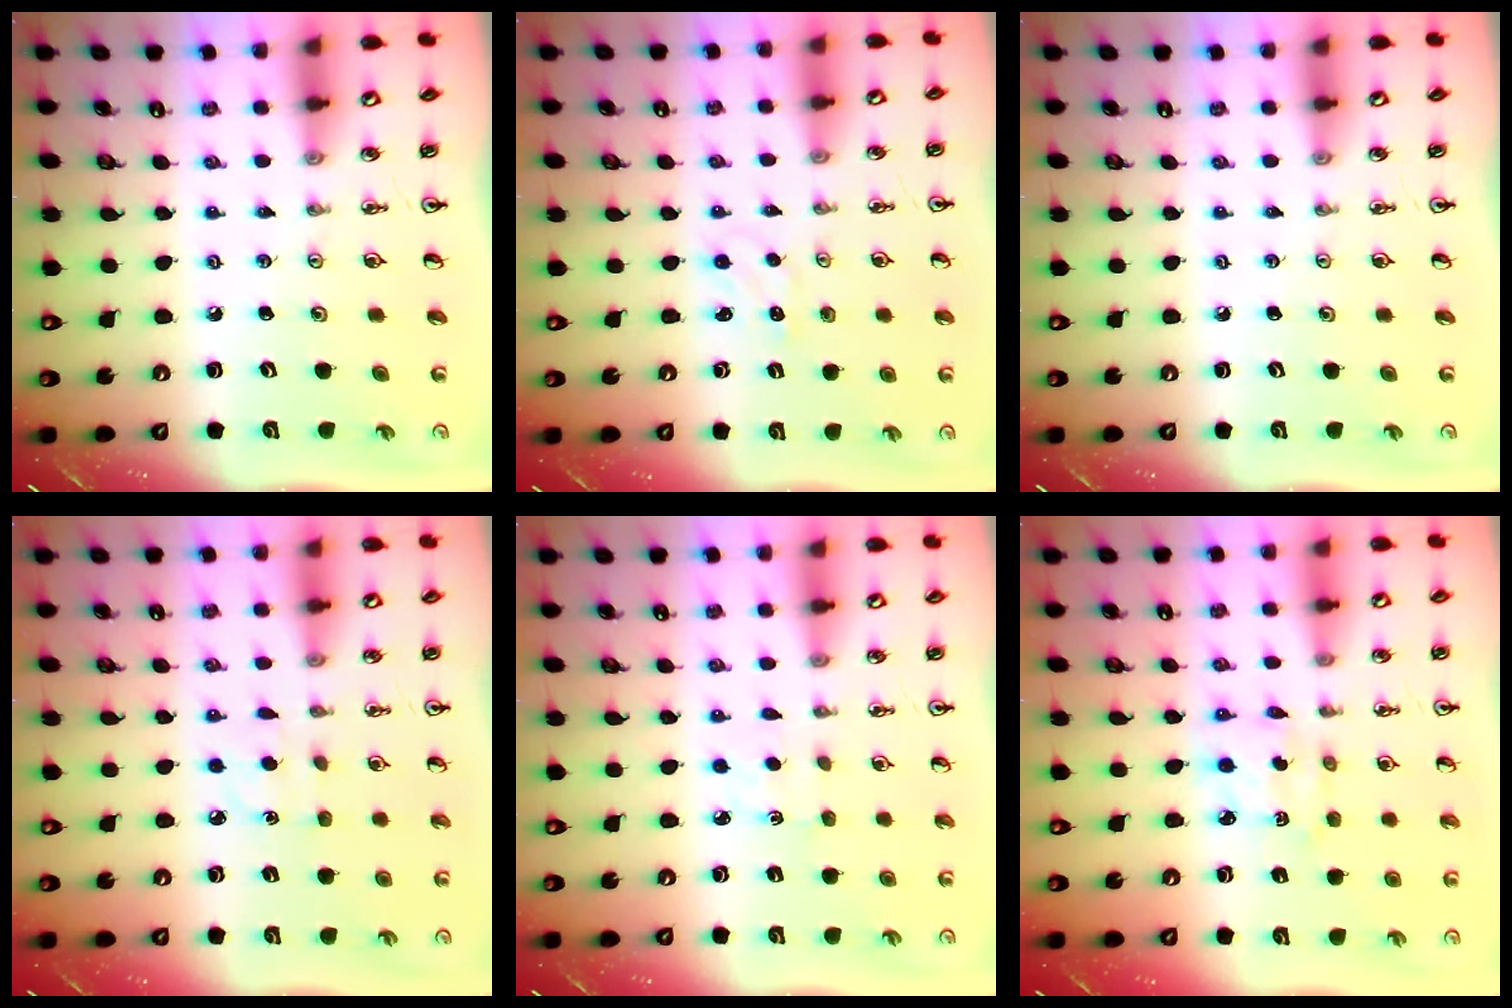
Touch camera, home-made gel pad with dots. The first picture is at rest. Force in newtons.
{"total": 1.5, "press": 1.4, "slide": 0.3}
{"total": 0.0}
{"total": 4.7, "press": 4.7, "slide": 0.5}
{"total": 2.4, "press": 2.3, "slide": 0.3}
{"total": 2.9, "press": 2.9, "slide": 0.2}